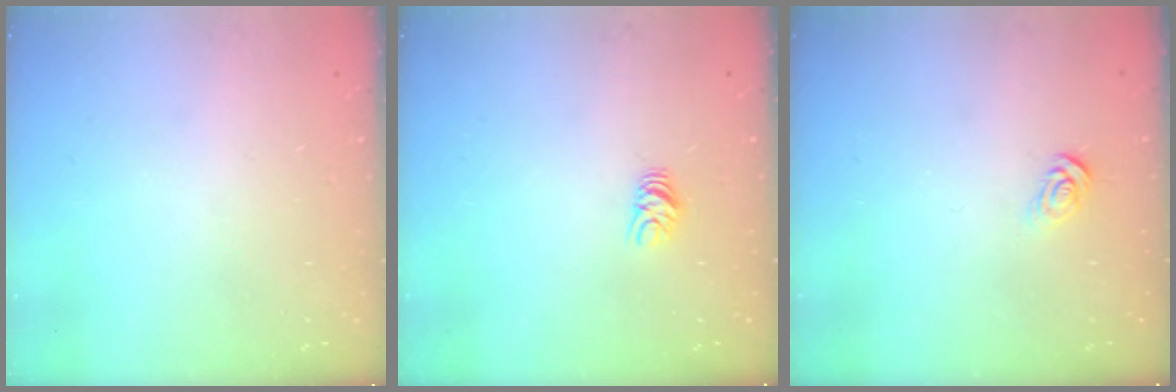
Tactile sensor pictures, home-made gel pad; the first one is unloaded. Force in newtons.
{"total": 4.8, "press": 4.8, "slide": 0.4}
{"total": 3.7, "press": 3.7, "slide": 0.4}